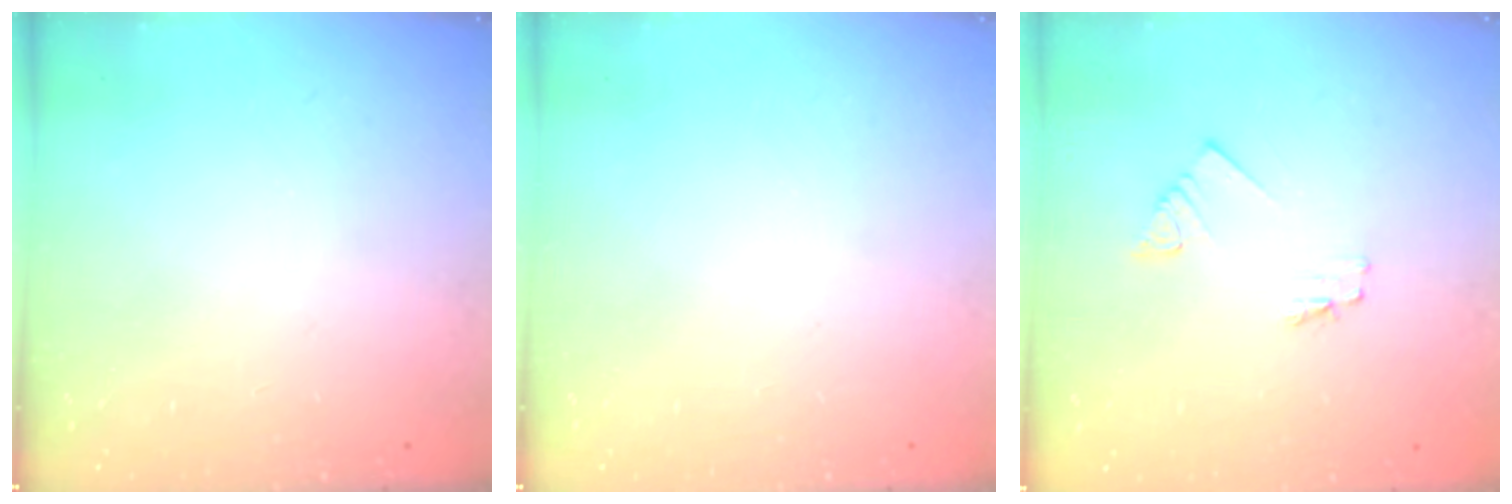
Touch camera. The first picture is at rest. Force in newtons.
{"total": 0.0}
{"total": 1.2, "press": 1.2, "slide": 0.1}